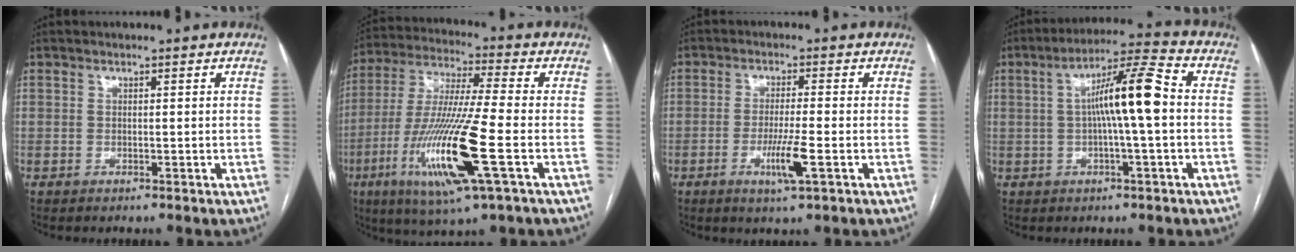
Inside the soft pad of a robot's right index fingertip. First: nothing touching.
{"total": 17.9, "force": [-5.9, 0.5, 16.9], "torque": [-0.355, -0.027, -0.111]}
{"total": 5.5, "force": [-2.0, -0.2, 5.1], "torque": [-0.100, -0.013, -0.037]}
{"total": 10.1, "force": [0.4, 0.7, 10.1], "torque": [-0.175, 0.025, 0.001]}